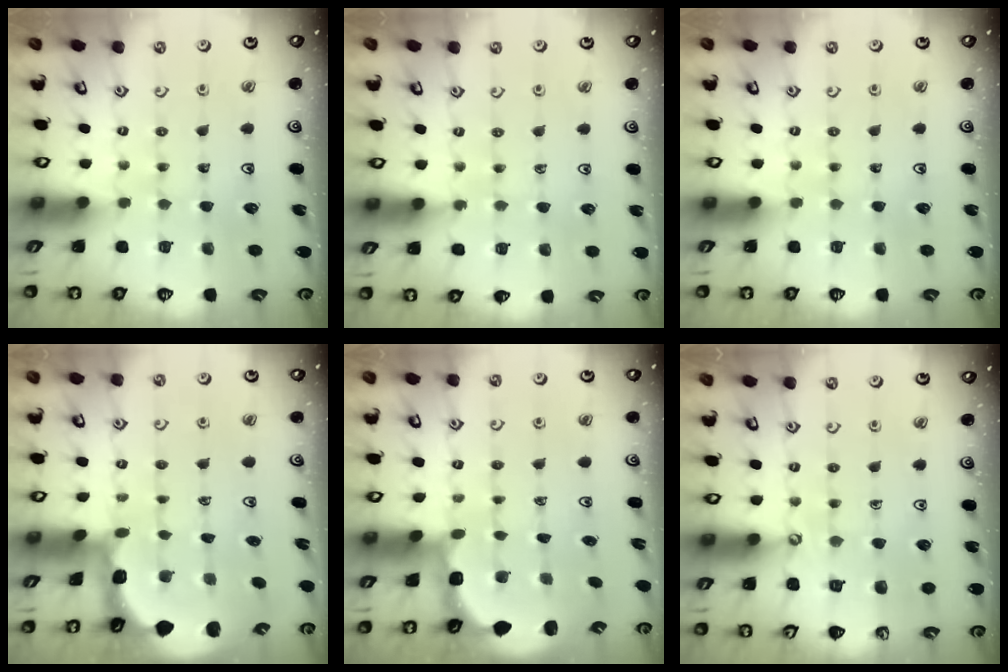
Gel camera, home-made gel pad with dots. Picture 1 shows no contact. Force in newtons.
{"total": 4.8, "press": 4.7, "slide": 1.0}
{"total": 0.0}
{"total": 1.9, "press": 1.9, "slide": 0.2}
{"total": 2.7, "press": 2.3, "slide": 1.4}
{"total": 3.8, "press": 3.8, "slide": 0.4}